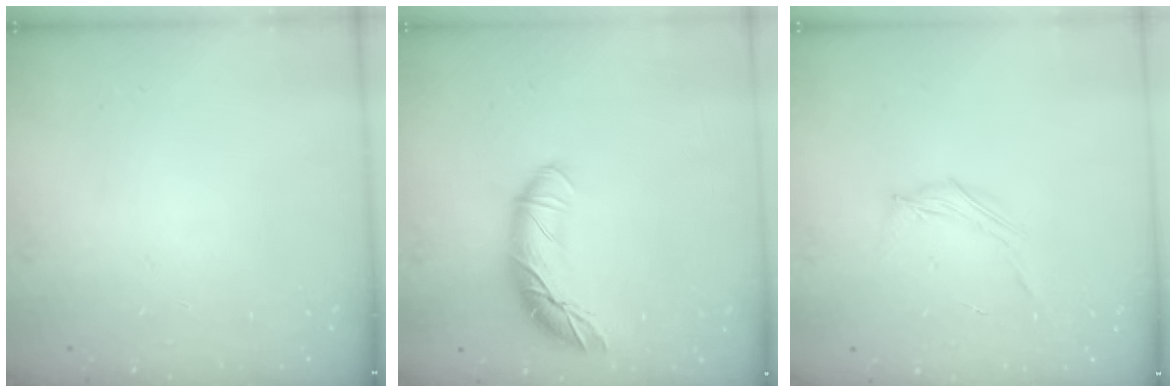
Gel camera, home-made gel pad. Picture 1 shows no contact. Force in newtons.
{"total": 12.1, "press": 12.0, "slide": 0.9}
{"total": 3.8, "press": 3.7, "slide": 0.9}